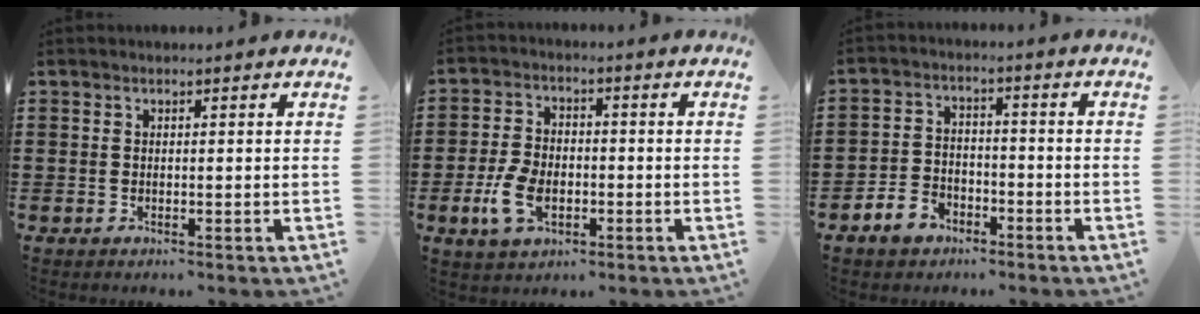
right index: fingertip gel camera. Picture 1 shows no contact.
{"total": 6.8, "force": [-2.2, 4.0, 5.0], "torque": [-0.125, 0.000, -0.048]}
{"total": 4.1, "force": [-3.2, 2.4, 1.1], "torque": [-0.037, 0.009, -0.066]}